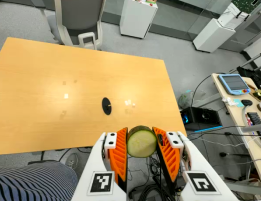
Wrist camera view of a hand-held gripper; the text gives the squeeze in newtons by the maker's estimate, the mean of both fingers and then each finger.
{"total": 11.2, "left": 10.7, "right": 11.8}